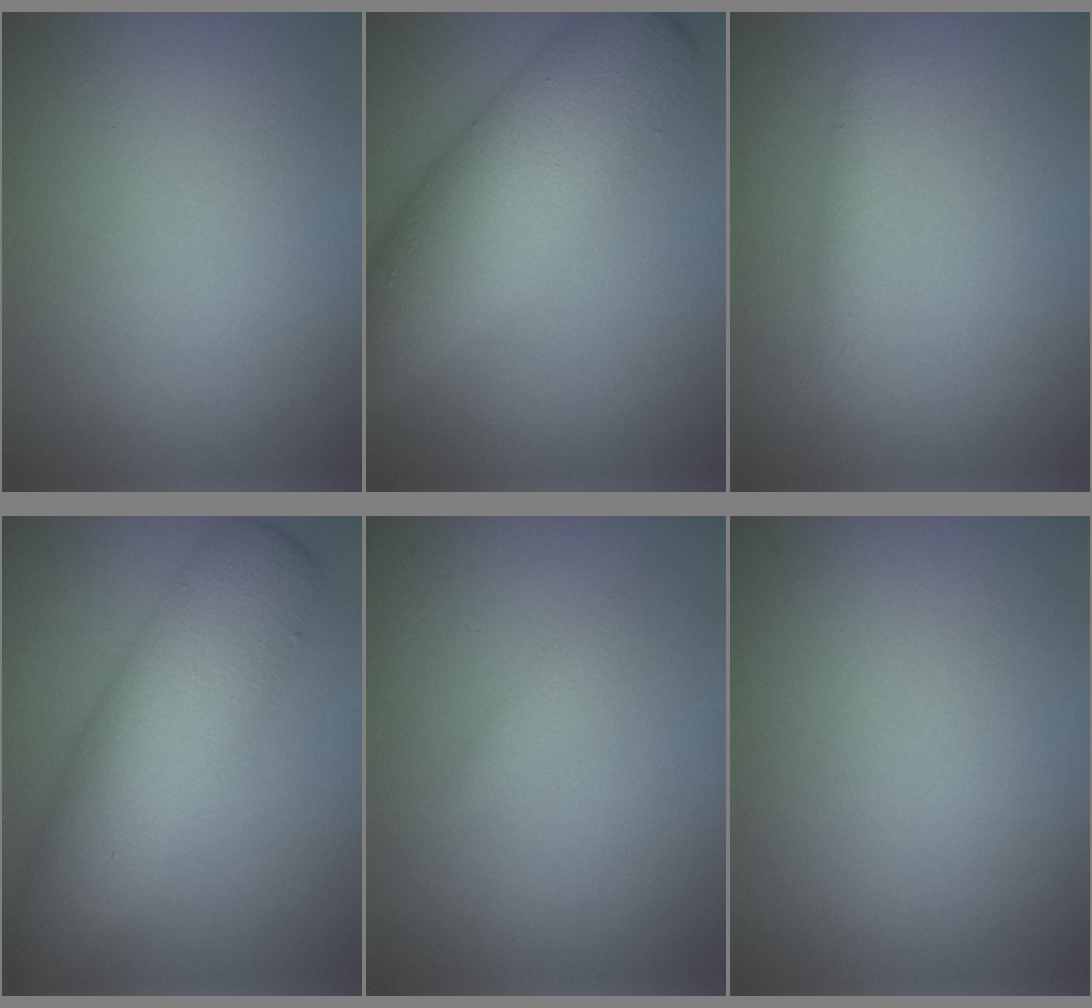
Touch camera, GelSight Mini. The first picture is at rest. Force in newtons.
{"total": 8.4, "press": 8.4, "slide": 0.1}
{"total": 1.3, "press": 1.3, "slide": 0.1}
{"total": 8.0, "press": 8.0, "slide": 0.1}
{"total": 0.5, "press": 0.5, "slide": 0.0}
{"total": 0.0}